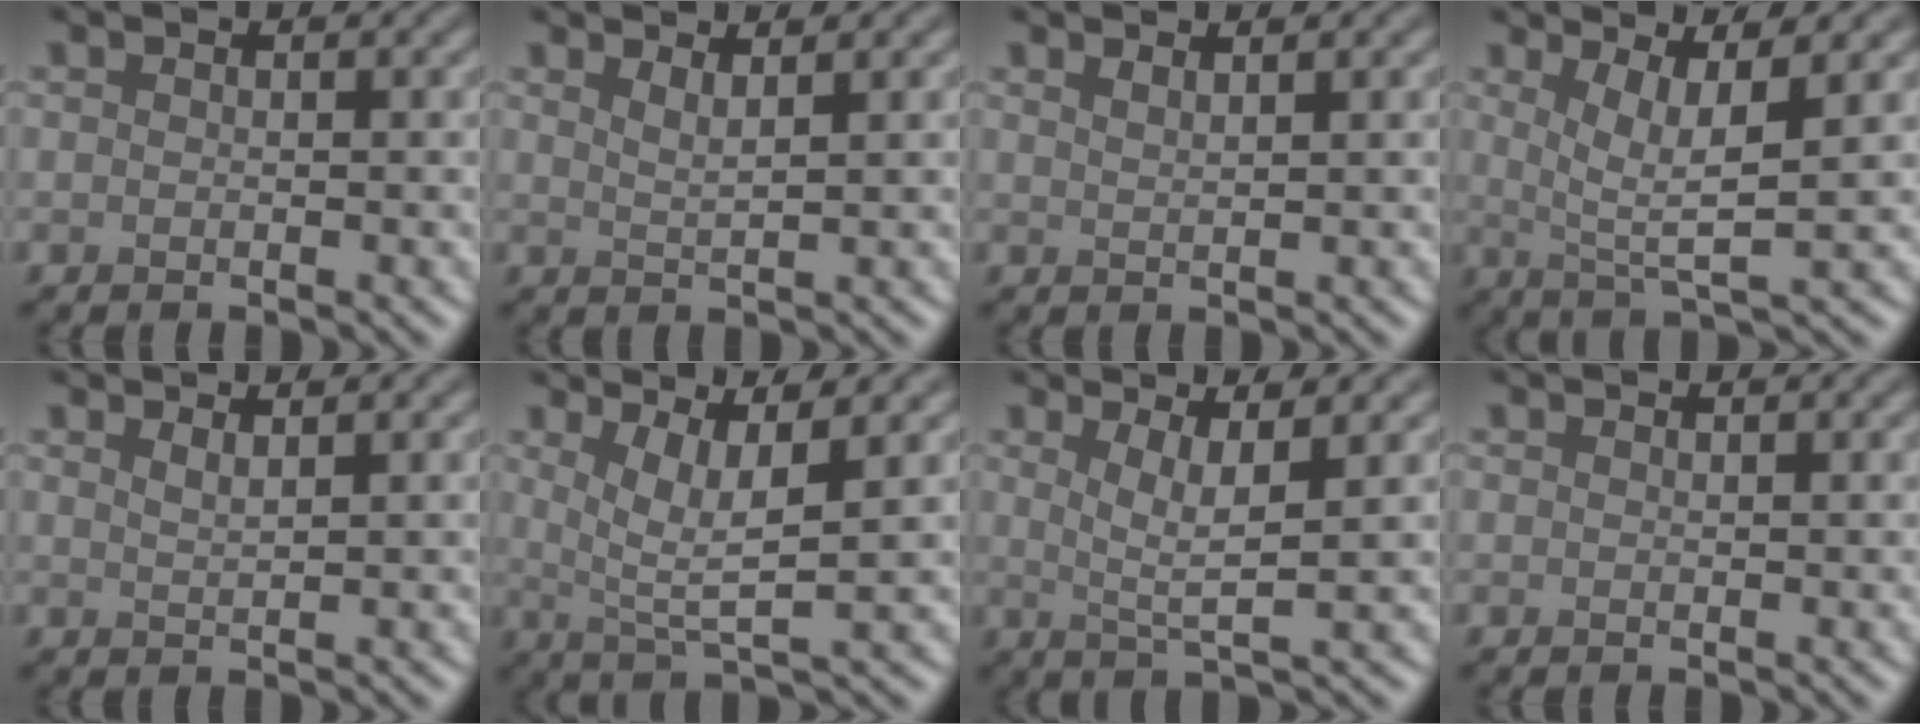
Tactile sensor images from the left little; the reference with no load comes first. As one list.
[{"total": 1.8, "force": [1.3, 0.5, 1.2], "torque": [-0.008, 0.000, 0.017]}, {"total": 1.3, "force": [1.0, 0.4, 0.7], "torque": [-0.002, 0.000, 0.011]}, {"total": 4.6, "force": [1.4, 0.9, 4.3], "torque": [-0.073, -0.005, 0.028]}, {"total": 1.3, "force": [1.0, 0.4, 0.7], "torque": [-0.005, 0.001, 0.015]}, {"total": 4.6, "force": [1.7, 1.0, 4.2], "torque": [-0.074, -0.005, 0.033]}, {"total": 3.5, "force": [1.2, 0.6, 3.2], "torque": [-0.057, -0.008, 0.024]}, {"total": 0.0}]